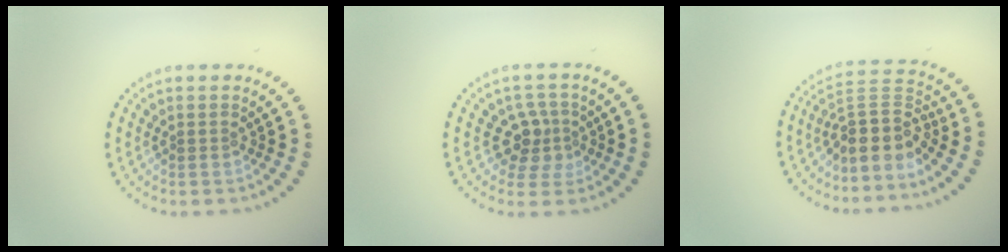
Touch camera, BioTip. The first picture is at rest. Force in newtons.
{"total": 2.9, "press": 2.4, "slide": 1.6}
{"total": 4.3, "press": 3.4, "slide": 2.7}